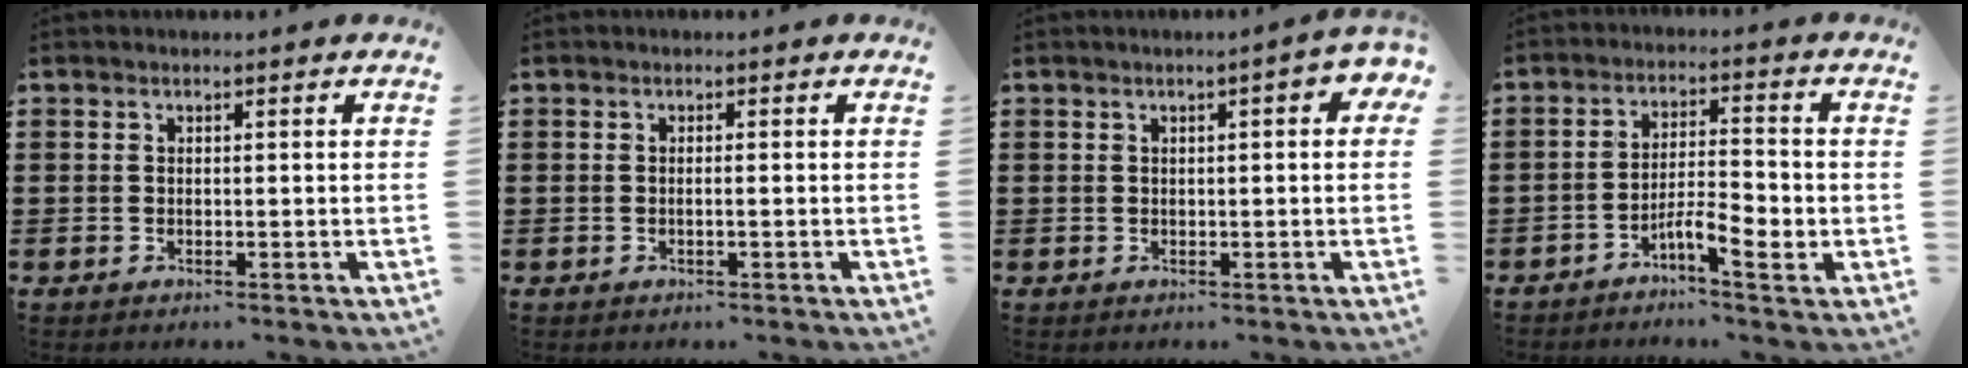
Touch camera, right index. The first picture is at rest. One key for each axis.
{"total": 0.7, "fx": -0.4, "fy": -0.1, "fz": 0.6, "tx": -0.012, "ty": -0.004, "tz": -0.007}
{"total": 1.7, "fx": 0.2, "fy": 0.3, "fz": 1.7, "tx": -0.032, "ty": 0.000, "tz": 0.004}
{"total": 5.6, "fx": -3.0, "fy": 1.2, "fz": 4.6, "tx": -0.078, "ty": 0.002, "tz": -0.055}